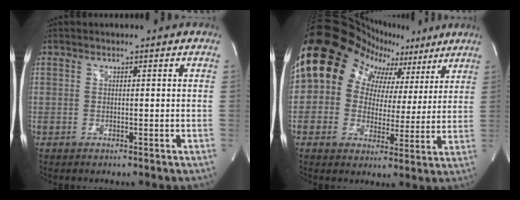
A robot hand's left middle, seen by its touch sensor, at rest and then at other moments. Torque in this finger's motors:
{"motor_torque": [1.92, -0.22, 1.05, 0.21]}